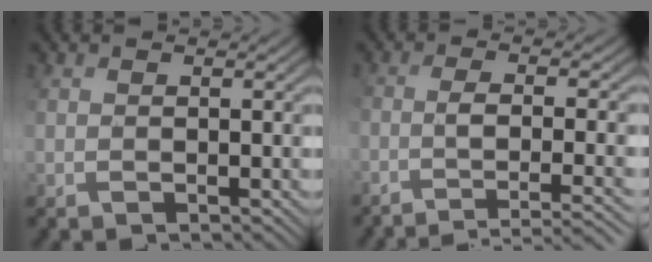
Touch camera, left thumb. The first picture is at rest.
{"total": 6.3, "force": [-3.0, 1.7, 5.3], "torque": [-0.078, -0.008, -0.045]}